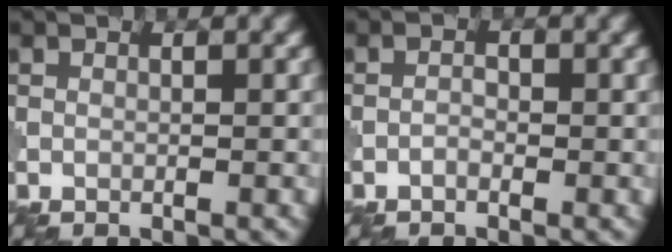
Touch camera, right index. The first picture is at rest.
{"total": 0.9, "force": [-0.6, 0.4, 0.5], "torque": [-0.009, 0.002, -0.014]}